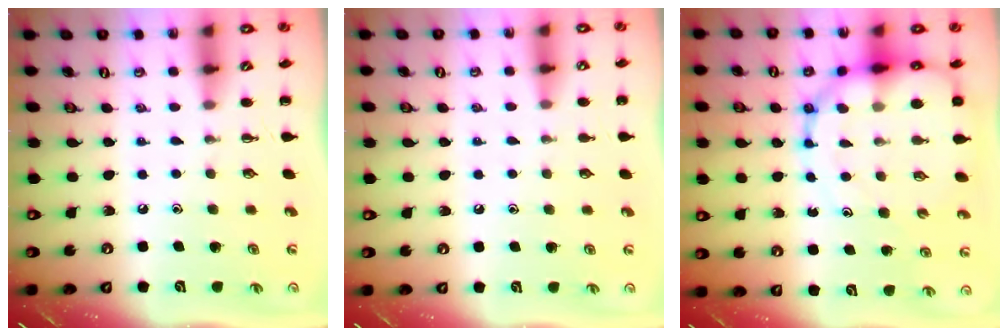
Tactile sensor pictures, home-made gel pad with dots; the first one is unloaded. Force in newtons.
{"total": 3.1, "press": 3.0, "slide": 1.0}
{"total": 15.5, "press": 15.0, "slide": 3.8}